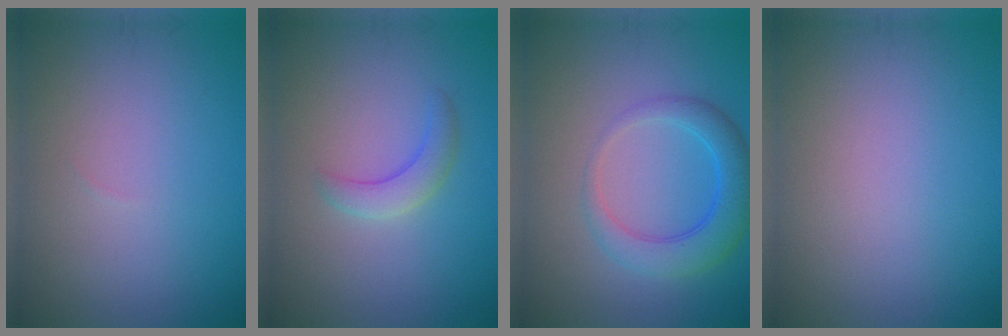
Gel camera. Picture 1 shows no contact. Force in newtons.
{"total": 2.3, "press": 2.2, "slide": 0.2}
{"total": 4.3, "press": 4.3, "slide": 0.3}
{"total": 0.0}